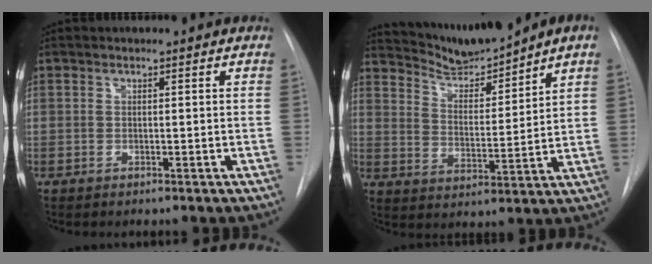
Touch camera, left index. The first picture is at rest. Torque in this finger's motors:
{"motor_torque": [0.45, -0.38, 0.31, 0.04]}